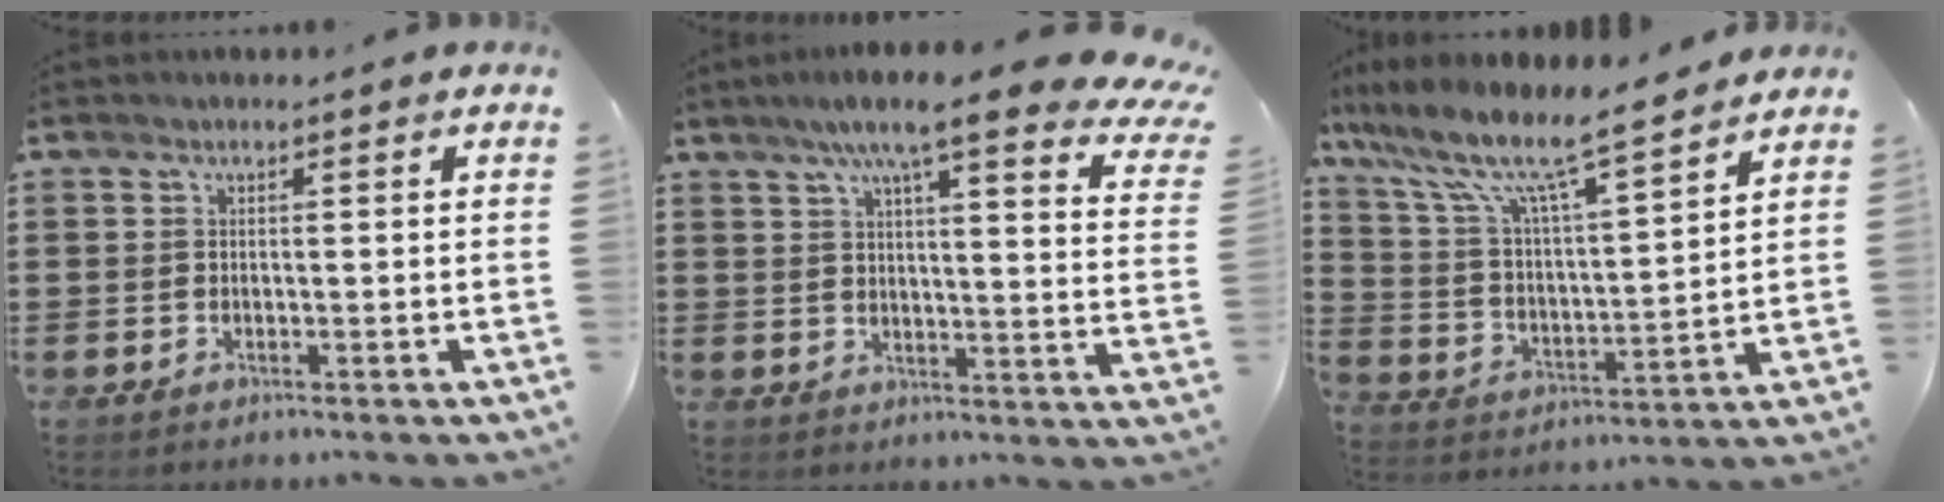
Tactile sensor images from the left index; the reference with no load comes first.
{"total": 10.0, "force": [7.5, 1.5, 6.5], "torque": [-0.123, -0.024, 0.123]}
{"total": 9.4, "force": [7.6, 1.3, 5.3], "torque": [-0.133, -0.047, 0.125]}